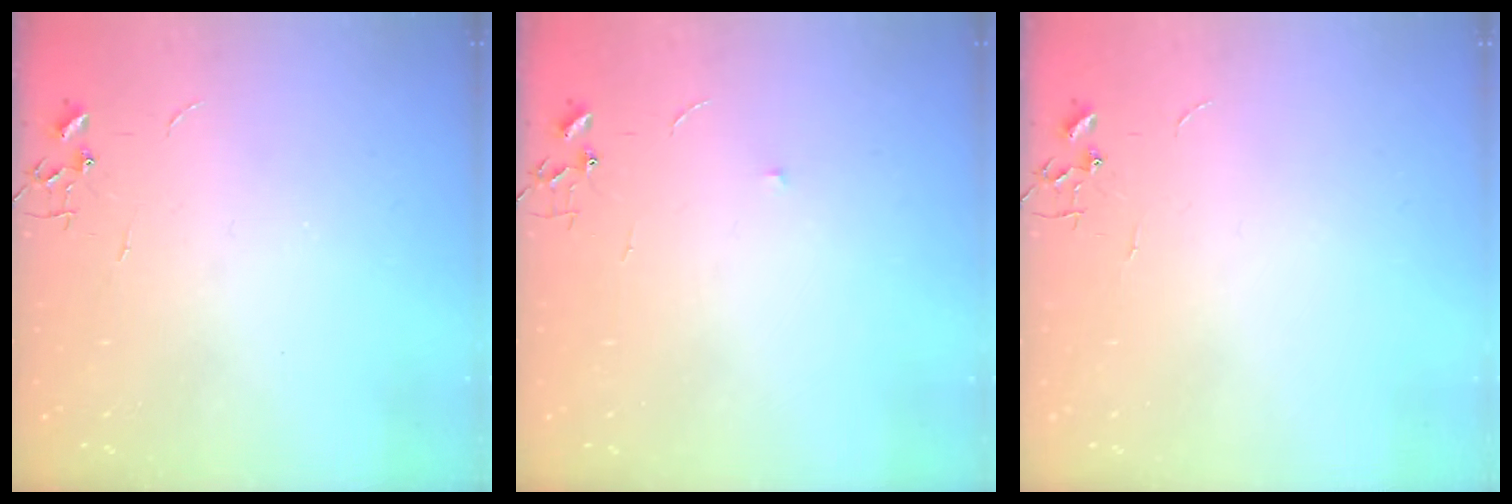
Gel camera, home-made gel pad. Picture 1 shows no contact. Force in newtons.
{"total": 3.9, "press": 3.7, "slide": 1.1}
{"total": 0.0}